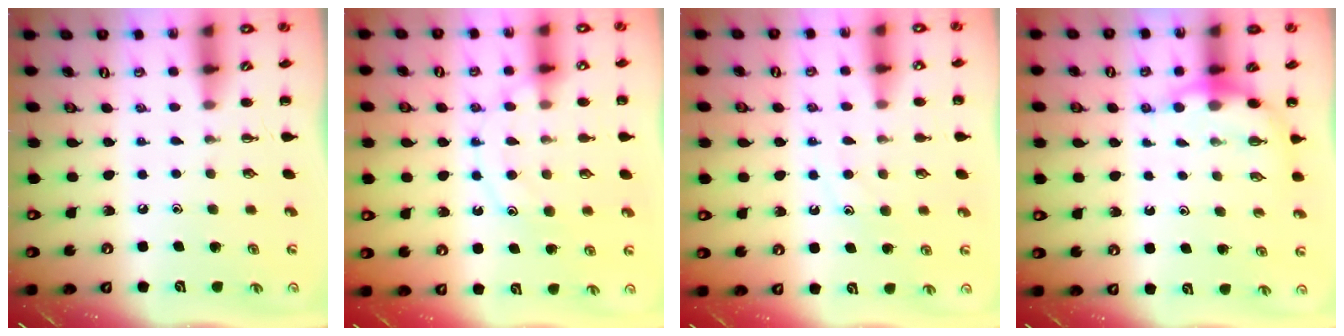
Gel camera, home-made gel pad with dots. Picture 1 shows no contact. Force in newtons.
{"total": 12.8, "press": 12.7, "slide": 1.0}
{"total": 10.5, "press": 10.4, "slide": 1.1}
{"total": 5.4, "press": 5.4, "slide": 0.6}